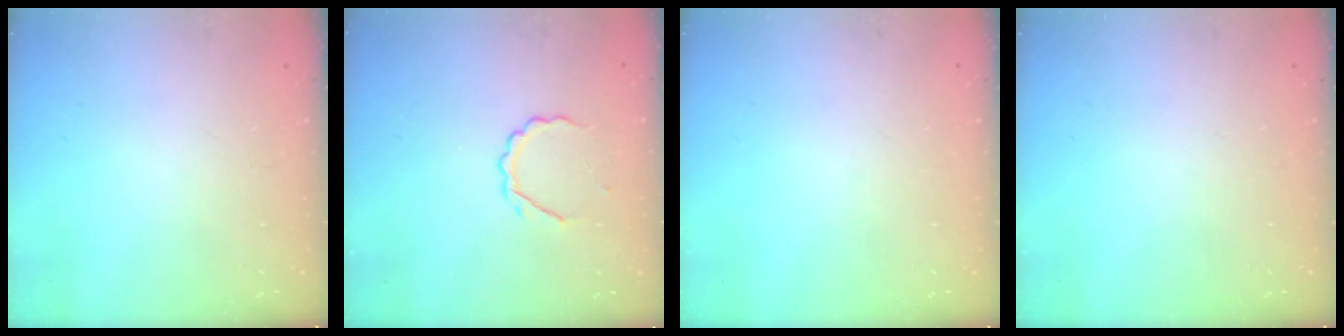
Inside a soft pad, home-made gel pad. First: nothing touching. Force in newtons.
{"total": 4.7, "press": 4.6, "slide": 0.8}
{"total": 0.0}
{"total": 0.0}